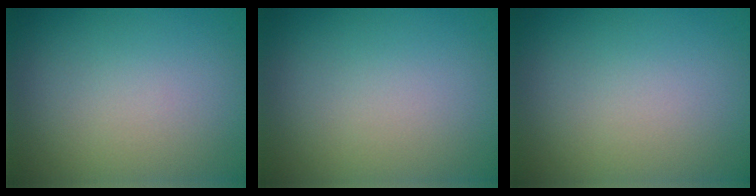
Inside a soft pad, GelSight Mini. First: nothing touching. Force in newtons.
{"total": 0.0}
{"total": 0.0}